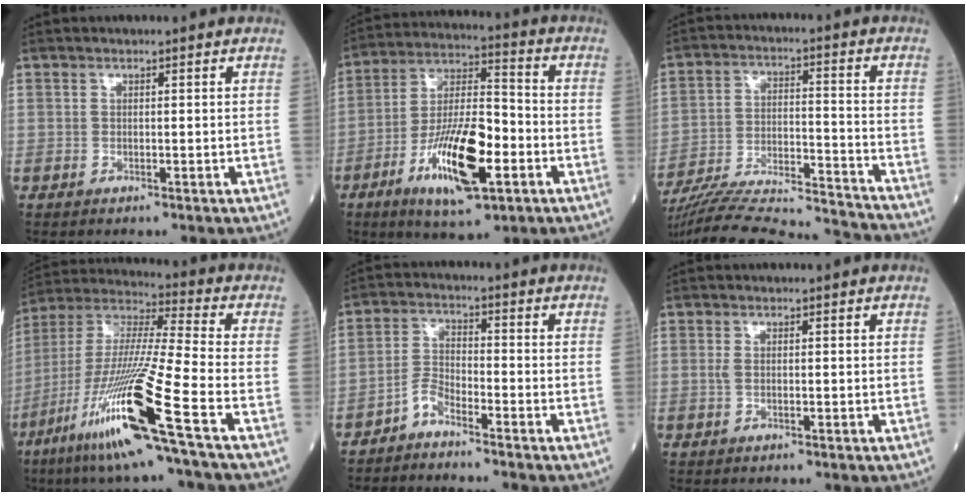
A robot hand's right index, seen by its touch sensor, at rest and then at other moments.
{"total": 15.2, "force": [-6.0, 3.9, 13.4], "torque": [-0.255, -0.006, -0.101]}
{"total": 23.4, "force": [-22.2, 1.2, 7.2], "torque": [-0.131, -0.013, -0.336]}
{"total": 19.9, "force": [-9.7, -1.1, 17.4], "torque": [-0.382, -0.049, -0.193]}
{"total": 3.4, "force": [-3.0, 0.6, 1.4], "torque": [-0.031, -0.005, -0.065]}
{"total": 0.8, "force": [-0.1, 0.3, 0.8], "torque": [-0.020, 0.000, -0.004]}